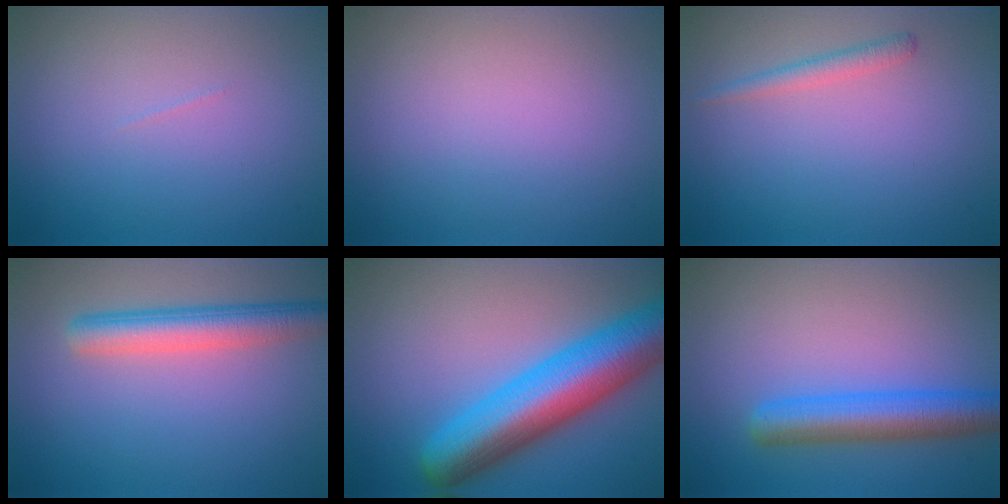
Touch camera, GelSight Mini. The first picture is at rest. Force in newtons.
{"total": 0.0}
{"total": 1.4, "press": 1.3, "slide": 0.1}
{"total": 4.3, "press": 4.3, "slide": 0.2}
{"total": 10.2, "press": 10.2, "slide": 0.3}
{"total": 5.1, "press": 5.1, "slide": 0.1}